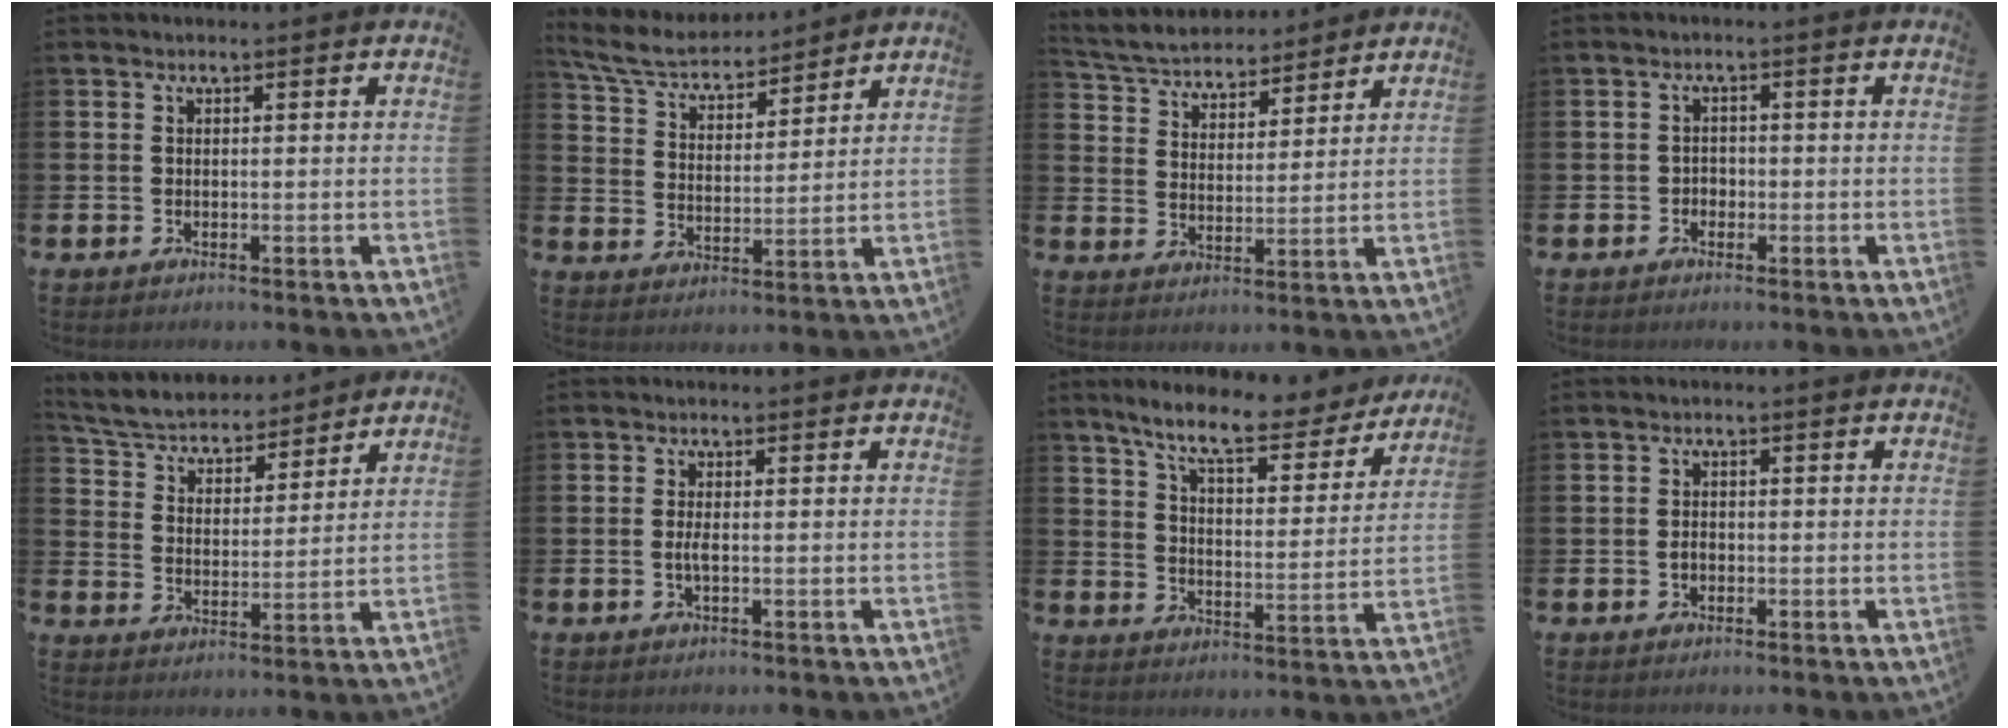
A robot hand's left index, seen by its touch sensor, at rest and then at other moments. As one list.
[{"total": 6.7, "force": [6.3, 1.6, 1.7], "torque": [-0.065, -0.037, 0.111]}, {"total": 4.9, "force": [4.8, 1.2, 0.0], "torque": [-0.028, -0.032, 0.082]}, {"total": 1.5, "force": [-0.8, 1.3, 0.3], "torque": [-0.010, 0.004, -0.018]}, {"total": 5.2, "force": [5.0, 1.3, 0.5], "torque": [-0.042, -0.040, 0.083]}, {"total": 1.4, "force": [-0.2, 0.4, 1.3], "torque": [-0.032, 0.003, -0.003]}, {"total": 8.9, "force": [7.8, 1.8, 3.9], "torque": [-0.092, -0.045, 0.132]}, {"total": 1.3, "force": [-0.3, 1.0, 0.8], "torque": [-0.017, 0.006, -0.008]}]